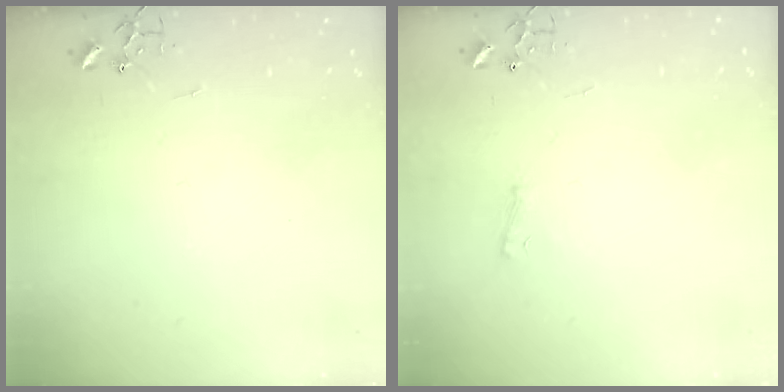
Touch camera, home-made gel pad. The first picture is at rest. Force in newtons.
{"total": 5.5, "press": 5.5, "slide": 0.7}